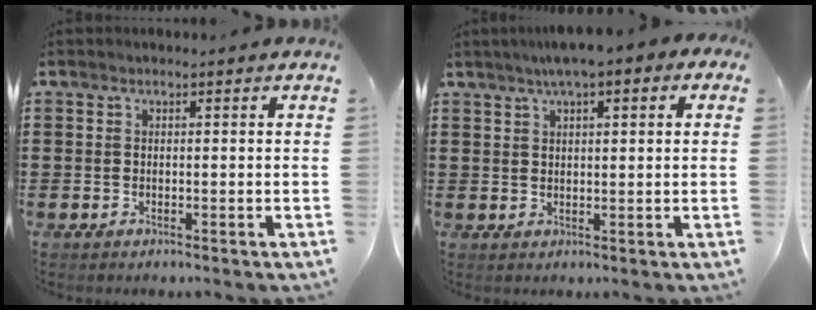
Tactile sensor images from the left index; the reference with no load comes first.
{"total": 3.8, "force": [2.2, 0.8, 2.9], "torque": [-0.060, 0.005, 0.037]}